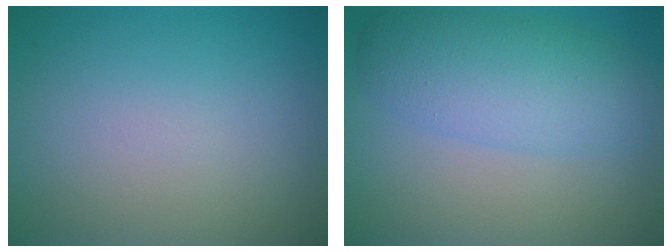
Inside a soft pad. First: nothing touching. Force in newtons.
{"total": 5.5, "press": 5.5, "slide": 0.1}